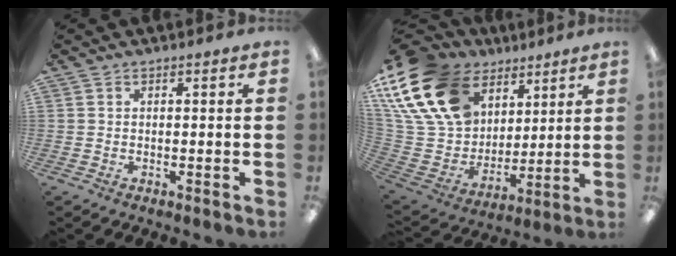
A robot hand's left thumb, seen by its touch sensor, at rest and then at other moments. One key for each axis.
{"total": 24.3, "fx": 12.1, "fy": 16.6, "fz": 13.0, "tx": -0.276, "ty": -0.049, "tz": 0.234}